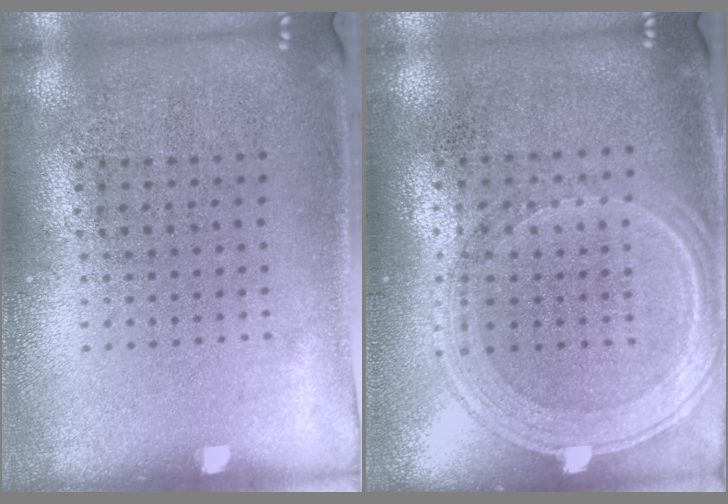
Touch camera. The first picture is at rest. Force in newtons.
{"total": 1.2, "press": 1.2, "slide": 0.3}